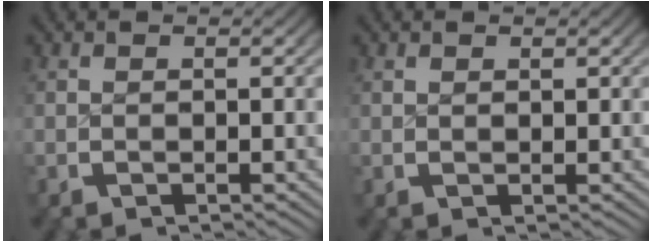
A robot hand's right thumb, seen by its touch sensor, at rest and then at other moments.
{"total": 0.5, "force": [0.5, 0.1, 0.1], "torque": [0.004, -0.002, 0.013]}